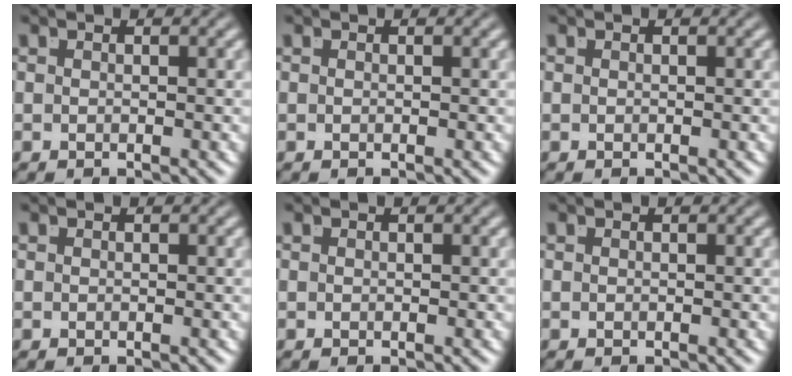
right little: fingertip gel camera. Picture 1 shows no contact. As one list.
[{"total": 0.0}, {"total": 0.0}, {"total": 0.0}, {"total": 0.0}, {"total": 0.0}]